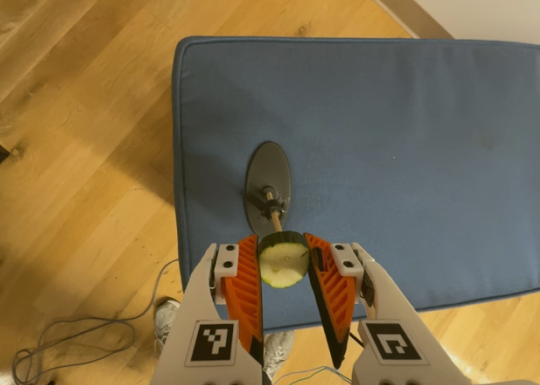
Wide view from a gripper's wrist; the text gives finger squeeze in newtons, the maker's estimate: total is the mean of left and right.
{"total": 9.9, "left": 9.4, "right": 10.4}